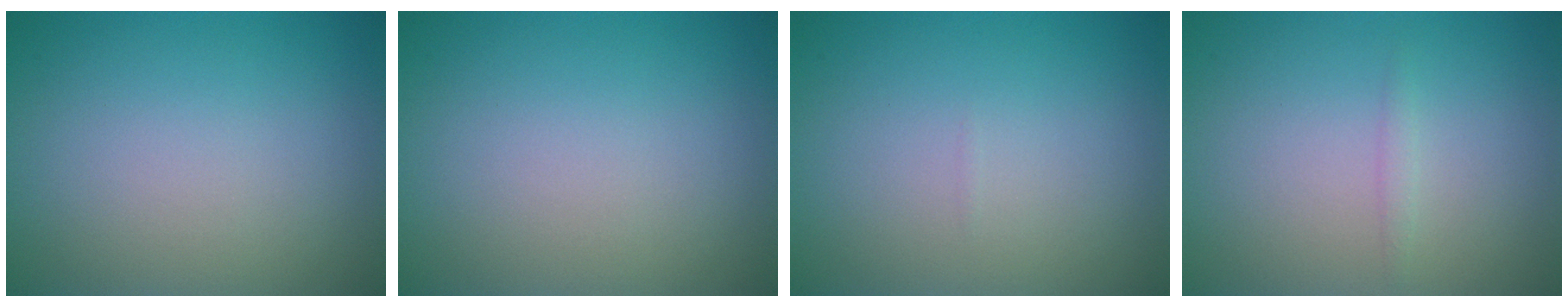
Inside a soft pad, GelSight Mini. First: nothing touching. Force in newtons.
{"total": 0.0}
{"total": 0.0}
{"total": 0.7, "press": 0.7, "slide": 0.0}